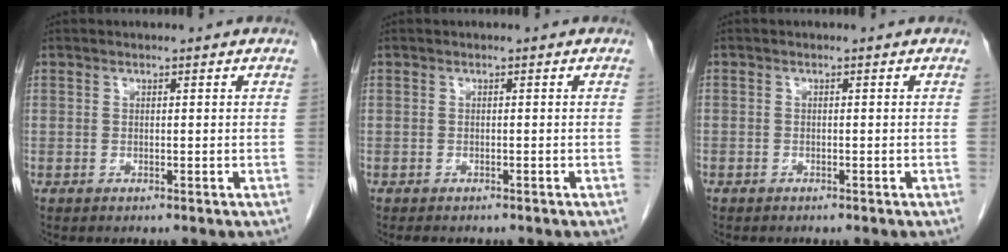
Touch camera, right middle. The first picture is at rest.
{"total": 2.5, "force": [-2.1, 0.9, 1.0], "torque": [-0.016, -0.005, -0.021]}
{"total": 0.6, "force": [-0.4, 0.4, 0.0], "torque": [-0.004, 0.004, -0.008]}